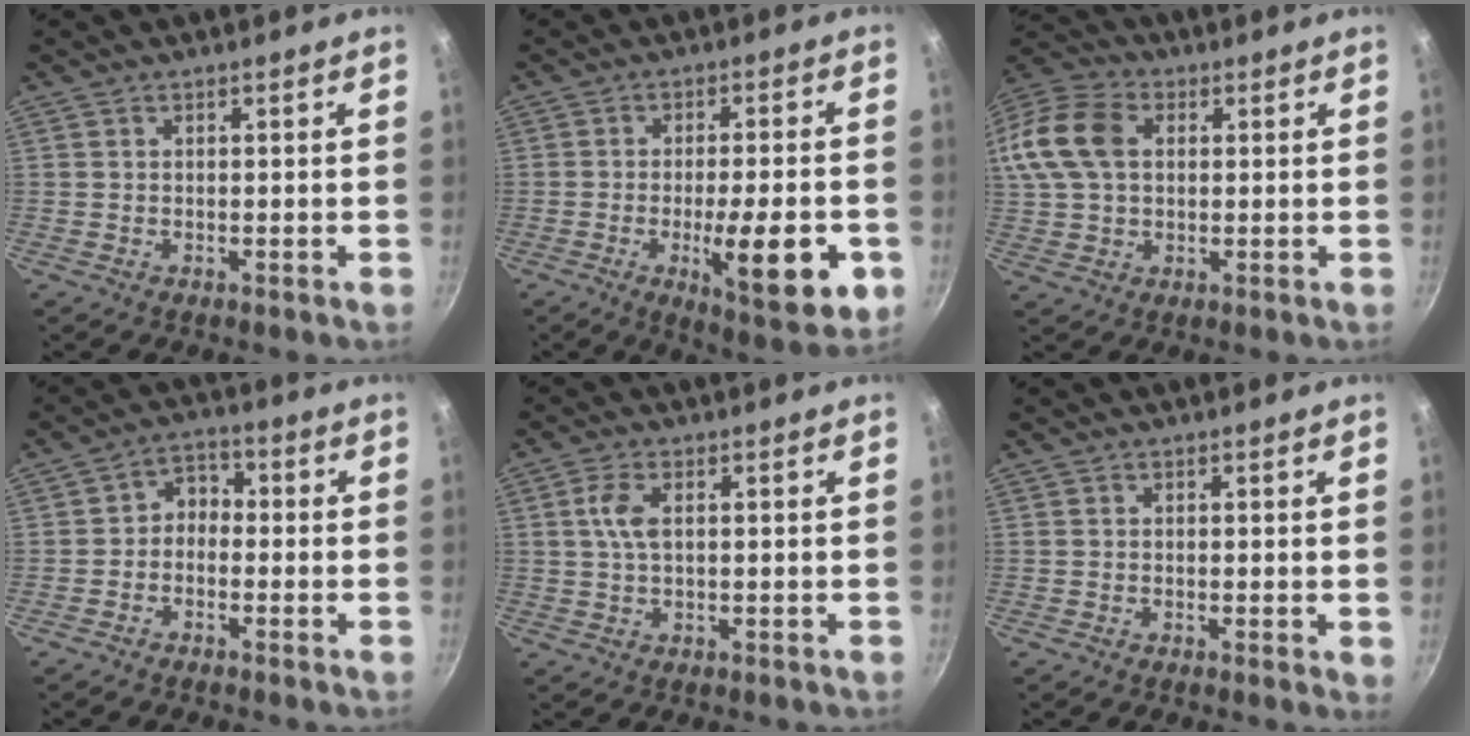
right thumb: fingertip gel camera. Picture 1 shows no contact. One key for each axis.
{"total": 15.3, "fx": -4.5, "fy": 4.2, "fz": 14.0, "tx": -0.183, "ty": 0.004, "tz": -0.060}
{"total": 16.7, "fx": 3.2, "fy": 12.0, "fz": 11.2, "tx": -0.242, "ty": 0.029, "tz": 0.048}
{"total": 4.0, "fx": -1.3, "fy": 3.1, "fz": 2.2, "tx": -0.016, "ty": 0.028, "tz": -0.032}
{"total": 4.1, "fx": 0.7, "fy": 2.0, "fz": 3.5, "tx": -0.074, "ty": 0.006, "tz": 0.013}
{"total": 1.0, "fx": 0.1, "fy": 0.4, "fz": 0.9, "tx": -0.012, "ty": -0.004, "tz": -0.003}